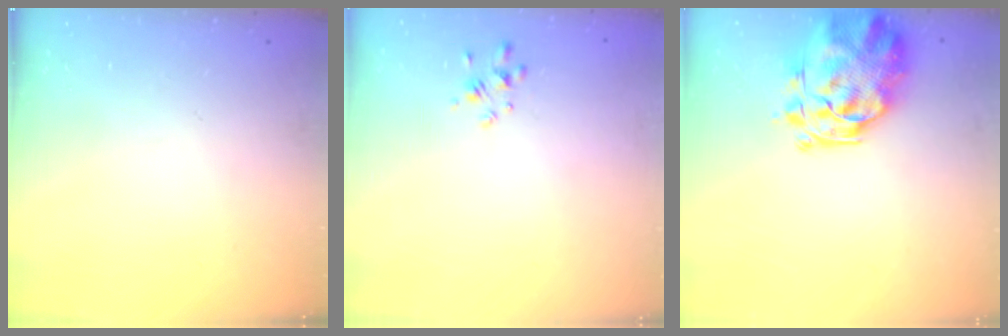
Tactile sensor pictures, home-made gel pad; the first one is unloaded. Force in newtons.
{"total": 2.2, "press": 2.0, "slide": 0.9}
{"total": 3.6, "press": 3.3, "slide": 1.6}